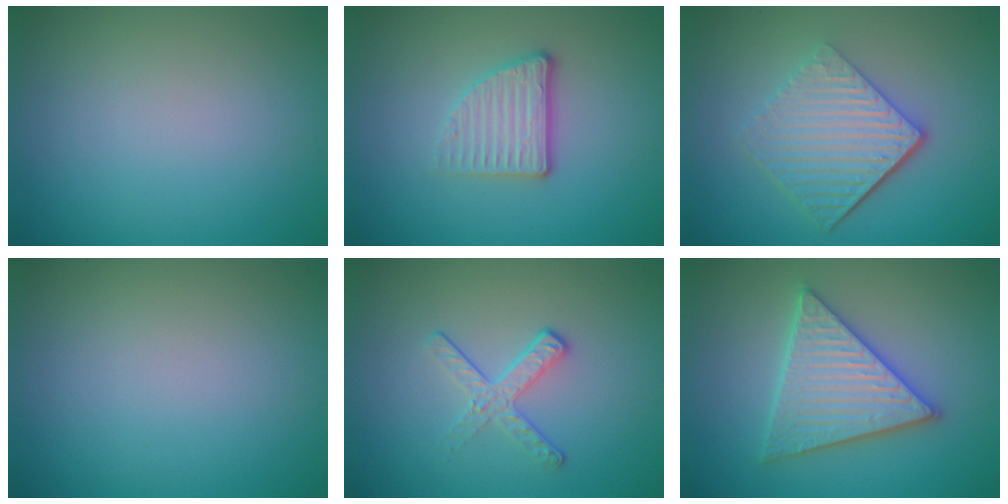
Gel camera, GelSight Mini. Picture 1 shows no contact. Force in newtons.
{"total": 3.4, "press": 2.7, "slide": 2.1}
{"total": 5.7, "press": 4.0, "slide": 4.0}
{"total": 0.0}
{"total": 2.1, "press": 1.4, "slide": 1.6}
{"total": 5.6, "press": 5.5, "slide": 0.7}